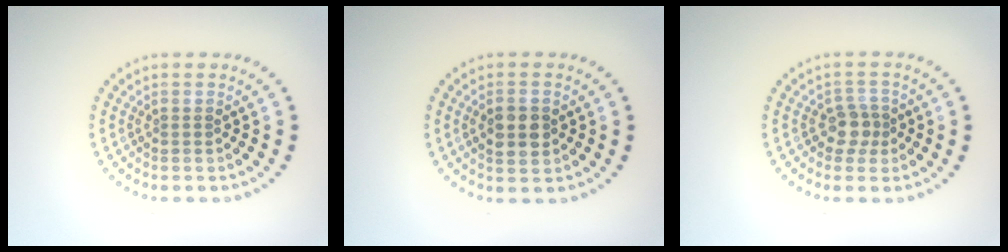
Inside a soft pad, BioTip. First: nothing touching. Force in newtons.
{"total": 2.8, "press": 2.8, "slide": 0.1}
{"total": 2.1, "press": 1.8, "slide": 1.0}